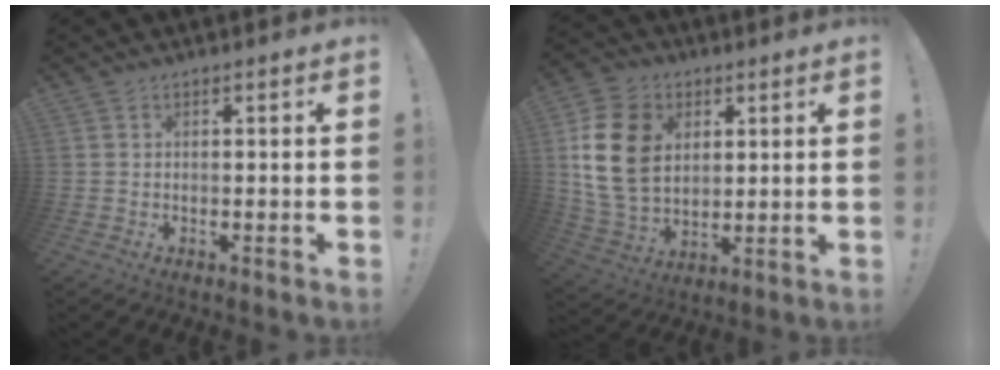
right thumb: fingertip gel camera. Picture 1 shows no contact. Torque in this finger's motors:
{"motor_torque": [1.67, 2.89, 1.69, 0.20, 0.54]}